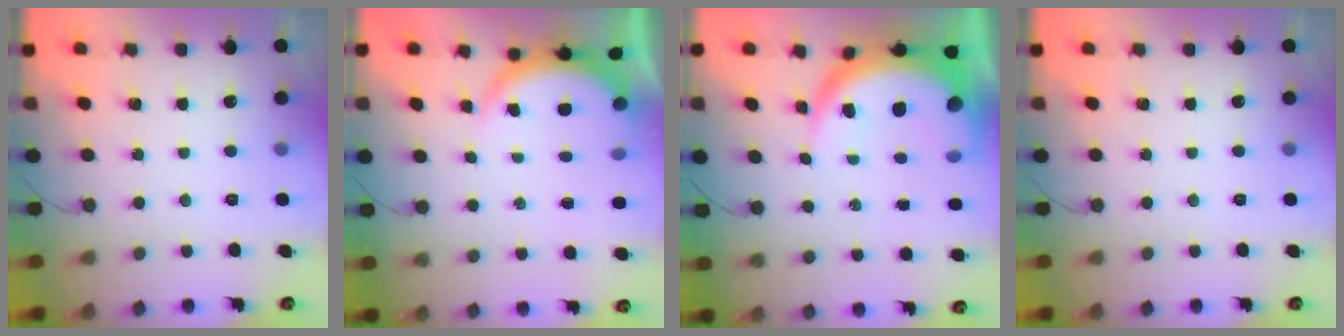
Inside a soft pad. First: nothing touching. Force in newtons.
{"total": 5.0, "press": 5.0, "slide": 0.6}
{"total": 13.1, "press": 13.0, "slide": 1.4}
{"total": 0.0}